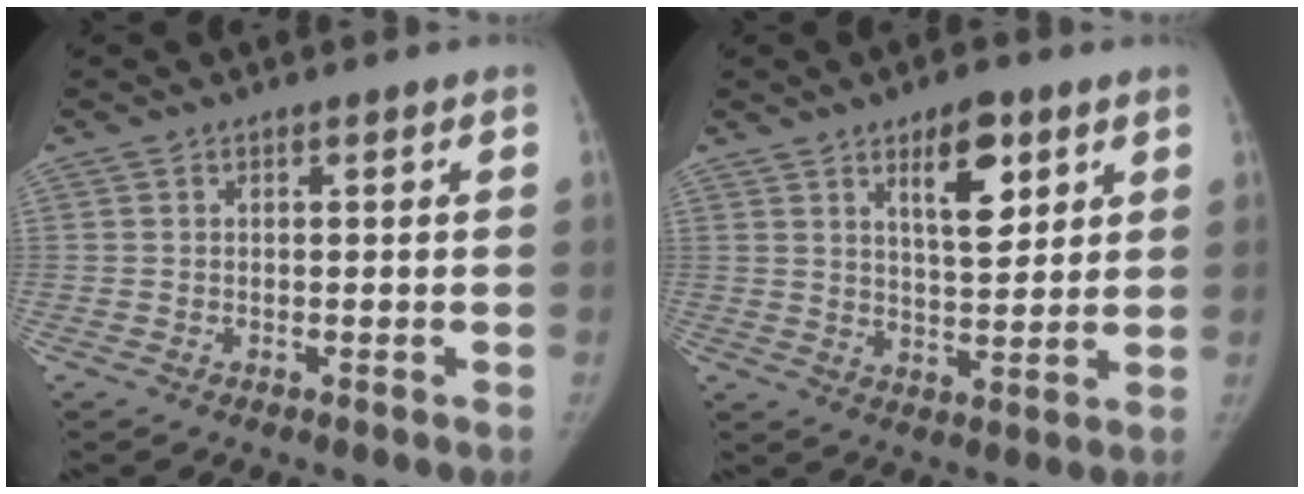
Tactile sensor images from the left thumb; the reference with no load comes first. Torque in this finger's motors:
{"motor_torque": [0.03, 0.16, 0.32, 0.41, 0.05]}